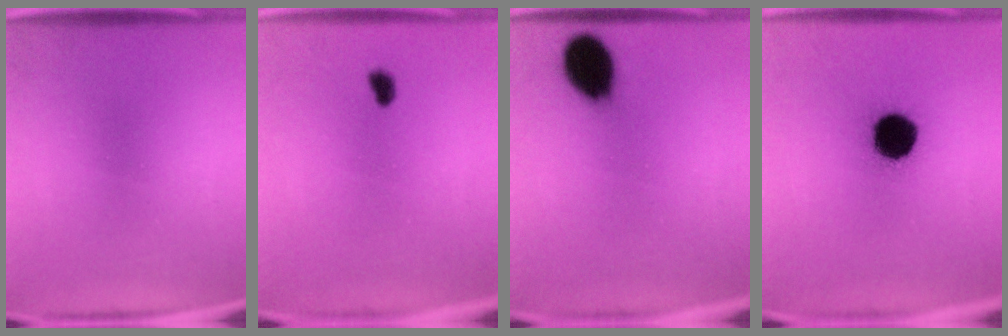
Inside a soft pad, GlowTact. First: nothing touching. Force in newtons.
{"total": 1.3}
{"total": 11.8}
{"total": 13.9}